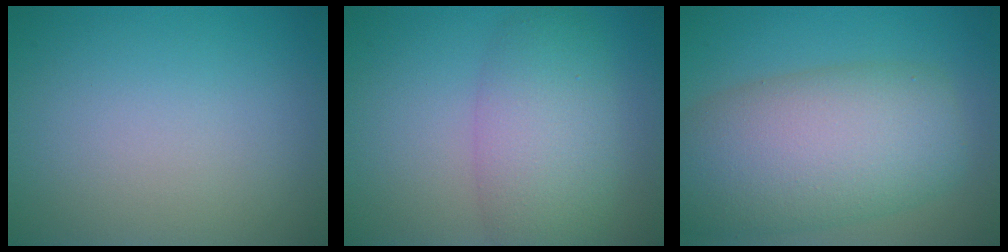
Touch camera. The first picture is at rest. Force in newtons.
{"total": 5.8, "press": 5.7, "slide": 0.6}
{"total": 10.4, "press": 10.4, "slide": 0.2}